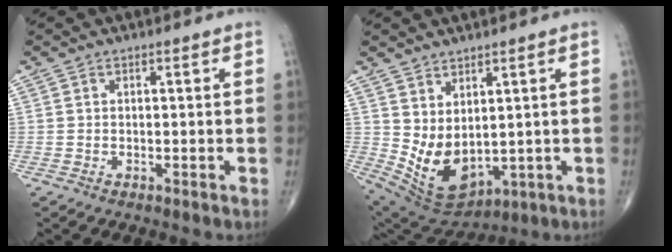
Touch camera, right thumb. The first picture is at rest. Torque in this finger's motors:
{"motor_torque": [-0.49, 0.90, 0.12, 0.00, 0.08]}